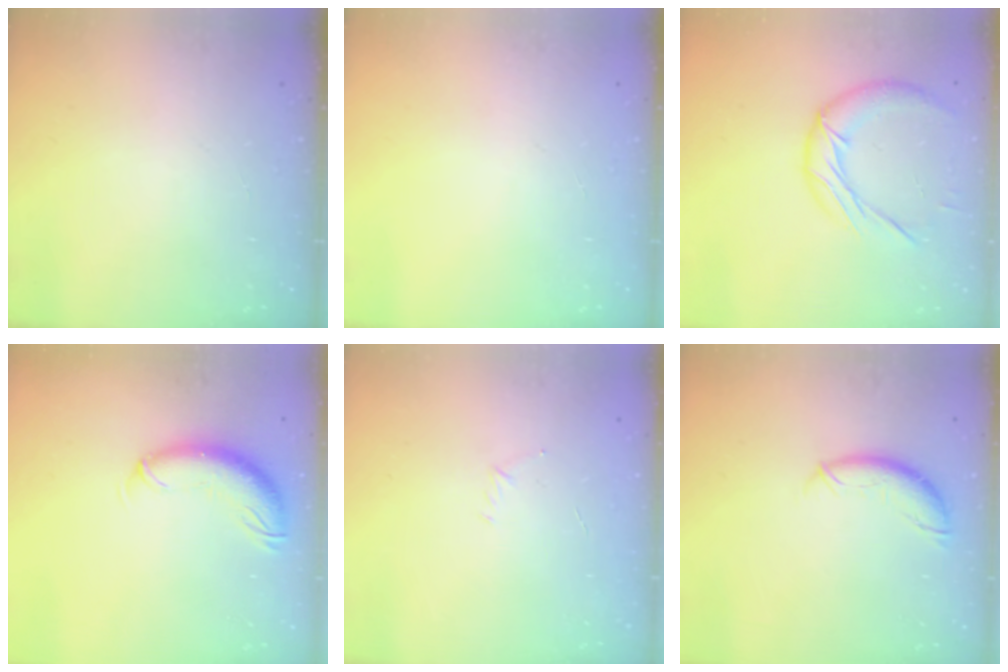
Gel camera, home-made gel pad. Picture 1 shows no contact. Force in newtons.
{"total": 0.0}
{"total": 13.1, "press": 13.0, "slide": 1.0}
{"total": 10.6, "press": 10.4, "slide": 2.2}
{"total": 2.9, "press": 2.8, "slide": 0.8}
{"total": 8.2, "press": 8.2, "slide": 0.7}